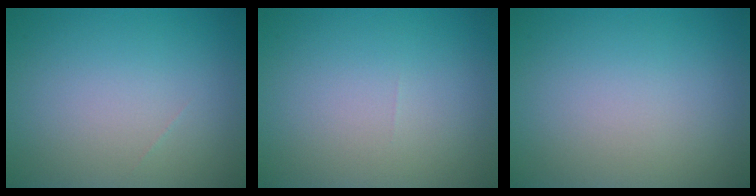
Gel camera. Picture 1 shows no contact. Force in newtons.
{"total": 0.0}
{"total": 0.0}